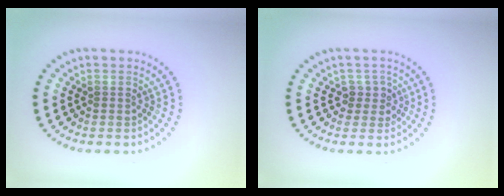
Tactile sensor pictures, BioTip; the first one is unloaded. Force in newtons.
{"total": 1.7, "press": 1.4, "slide": 0.8}